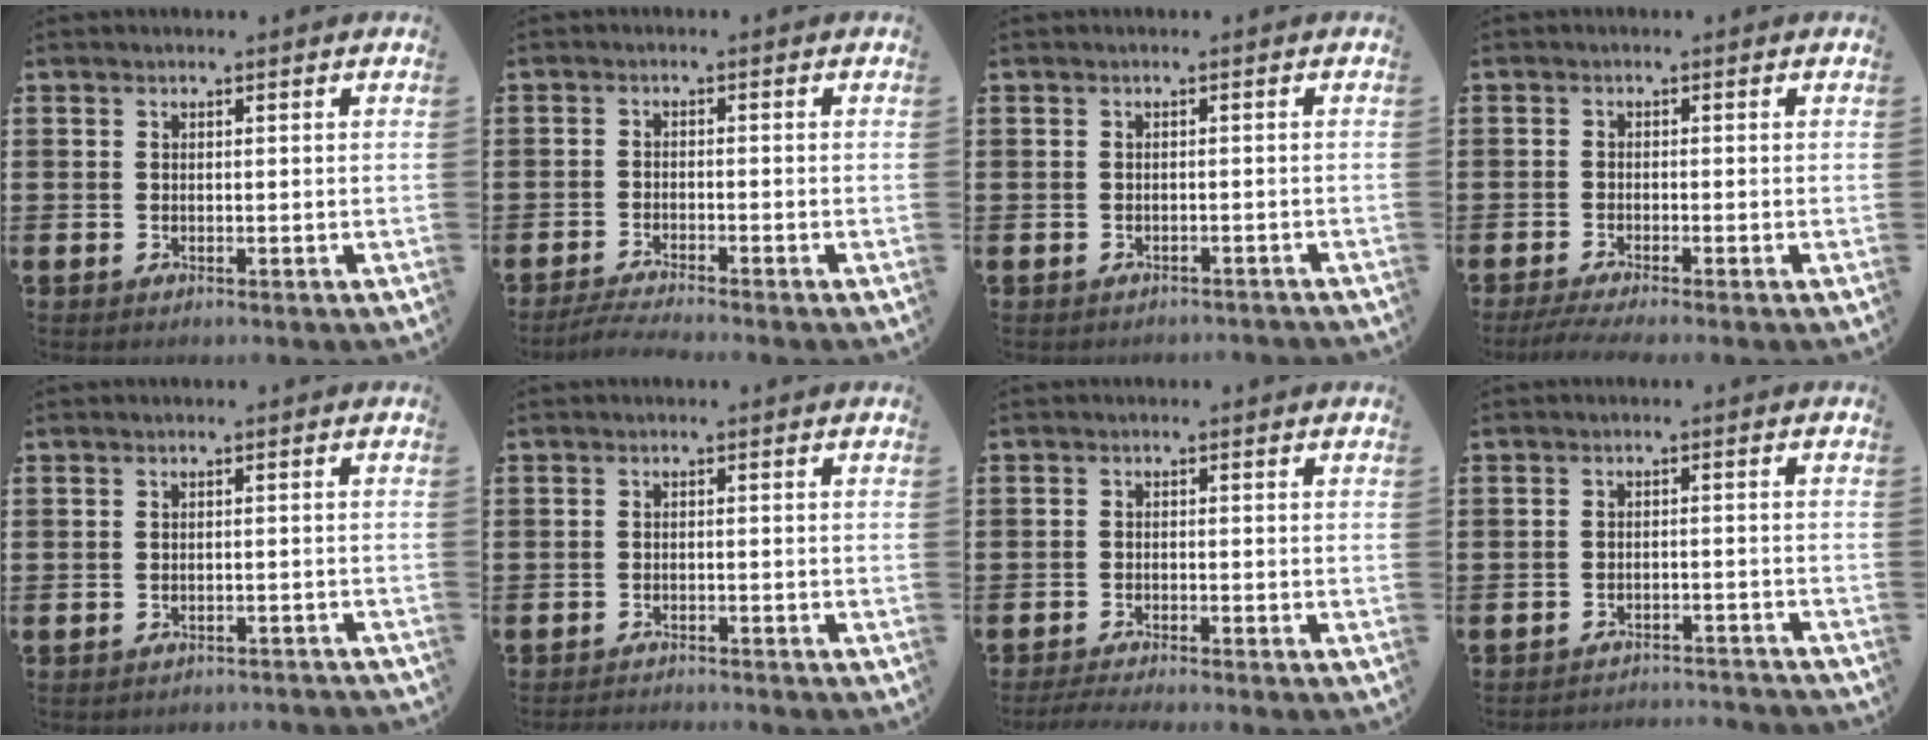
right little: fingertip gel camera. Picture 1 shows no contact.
{"total": 2.0, "force": [-1.7, -0.1, 1.0], "torque": [-0.016, 0.002, -0.032]}
{"total": 0.6, "force": [-0.6, 0.0, 0.0], "torque": [-0.002, -0.001, -0.014]}
{"total": 1.6, "force": [-1.1, 0.0, 1.2], "torque": [-0.018, 0.000, -0.020]}
{"total": 1.0, "force": [-1.0, -0.1, 0.0], "torque": [-0.003, 0.002, -0.021]}
{"total": 1.2, "force": [-1.2, -0.1, -0.1], "torque": [-0.001, 0.001, -0.024]}
{"total": 1.7, "force": [-1.5, -0.1, 0.8], "torque": [-0.011, 0.003, -0.028]}
{"total": 2.2, "force": [-2.2, -0.1, -0.1], "torque": [-0.003, 0.005, -0.049]}